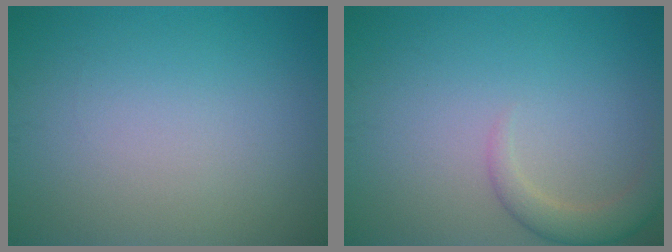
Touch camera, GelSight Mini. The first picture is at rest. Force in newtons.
{"total": 2.5, "press": 2.5, "slide": 0.2}